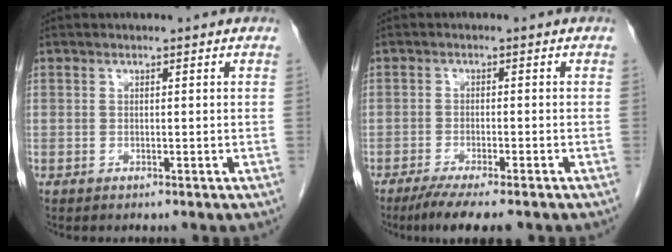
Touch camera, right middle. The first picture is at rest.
{"total": 7.4, "force": [-5.7, 0.6, 4.7], "torque": [-0.074, -0.019, -0.087]}